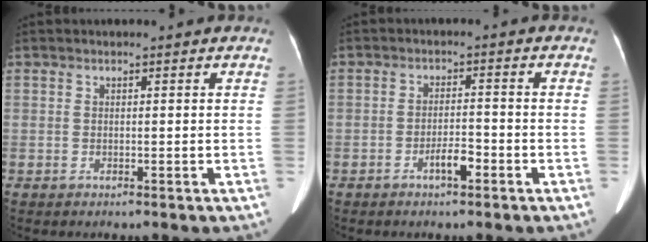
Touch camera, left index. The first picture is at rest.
{"total": 3.3, "force": [-1.9, 0.9, 2.5], "torque": [-0.042, 0.003, -0.035]}